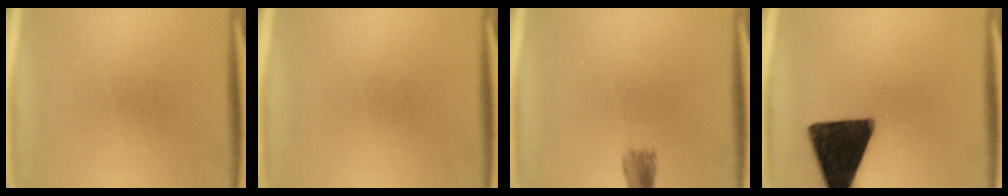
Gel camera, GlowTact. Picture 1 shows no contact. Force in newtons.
{"total": 0.0}
{"total": 2.5}
{"total": 17.2}